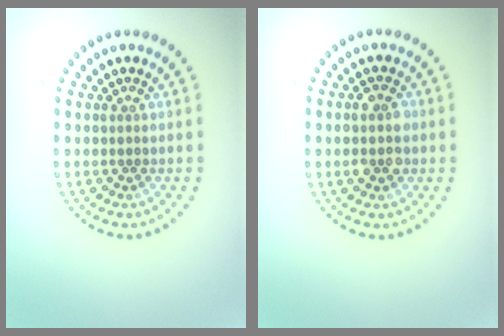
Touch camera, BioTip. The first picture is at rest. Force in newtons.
{"total": 2.9, "press": 2.9, "slide": 0.3}